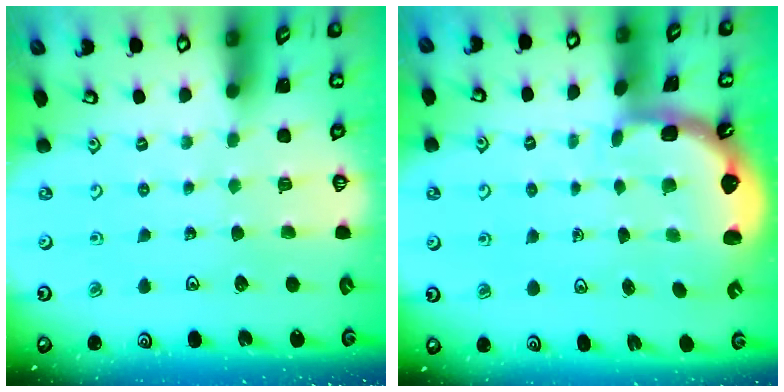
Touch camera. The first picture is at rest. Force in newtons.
{"total": 2.5, "press": 1.7, "slide": 1.8}